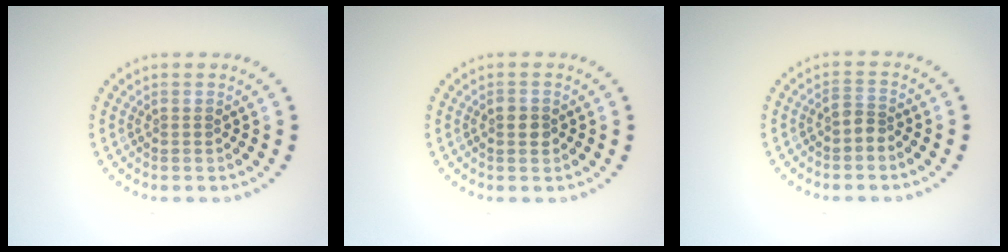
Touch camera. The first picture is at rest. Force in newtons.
{"total": 1.3, "press": 1.3, "slide": 0.1}
{"total": 1.5, "press": 1.2, "slide": 0.9}